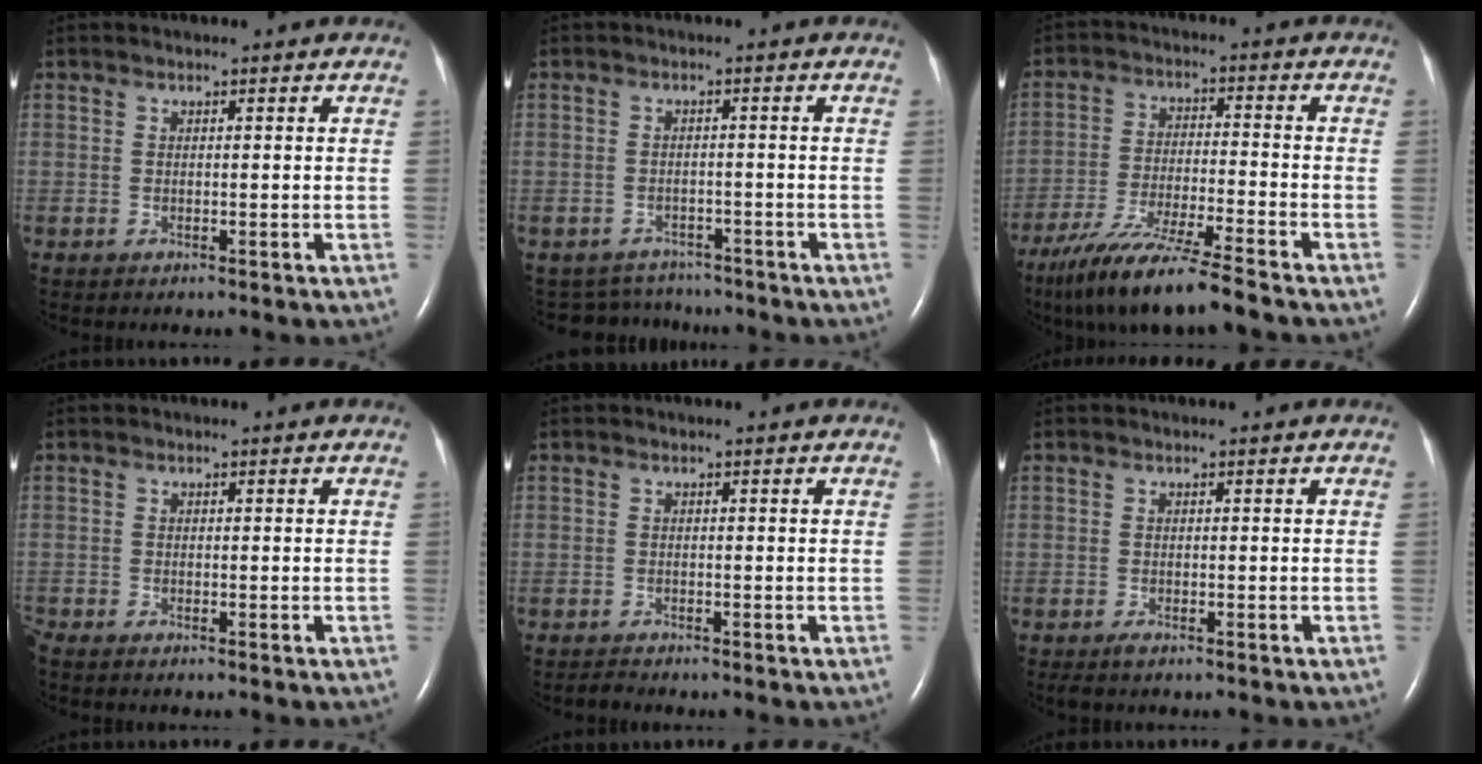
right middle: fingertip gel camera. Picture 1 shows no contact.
{"total": 5.4, "force": [-5.1, 1.6, -0.7], "torque": [0.002, 0.013, -0.070]}
{"total": 12.3, "force": [-9.9, -0.7, 7.2], "torque": [-0.128, -0.034, -0.172]}
{"total": 0.8, "force": [-0.8, 0.0, 0.3], "torque": [-0.013, -0.004, -0.016]}
{"total": 0.7, "force": [-0.7, -0.1, -0.1], "torque": [-0.007, -0.005, -0.013]}
{"total": 0.9, "force": [-0.7, 0.0, 0.6], "torque": [-0.020, -0.005, -0.014]}